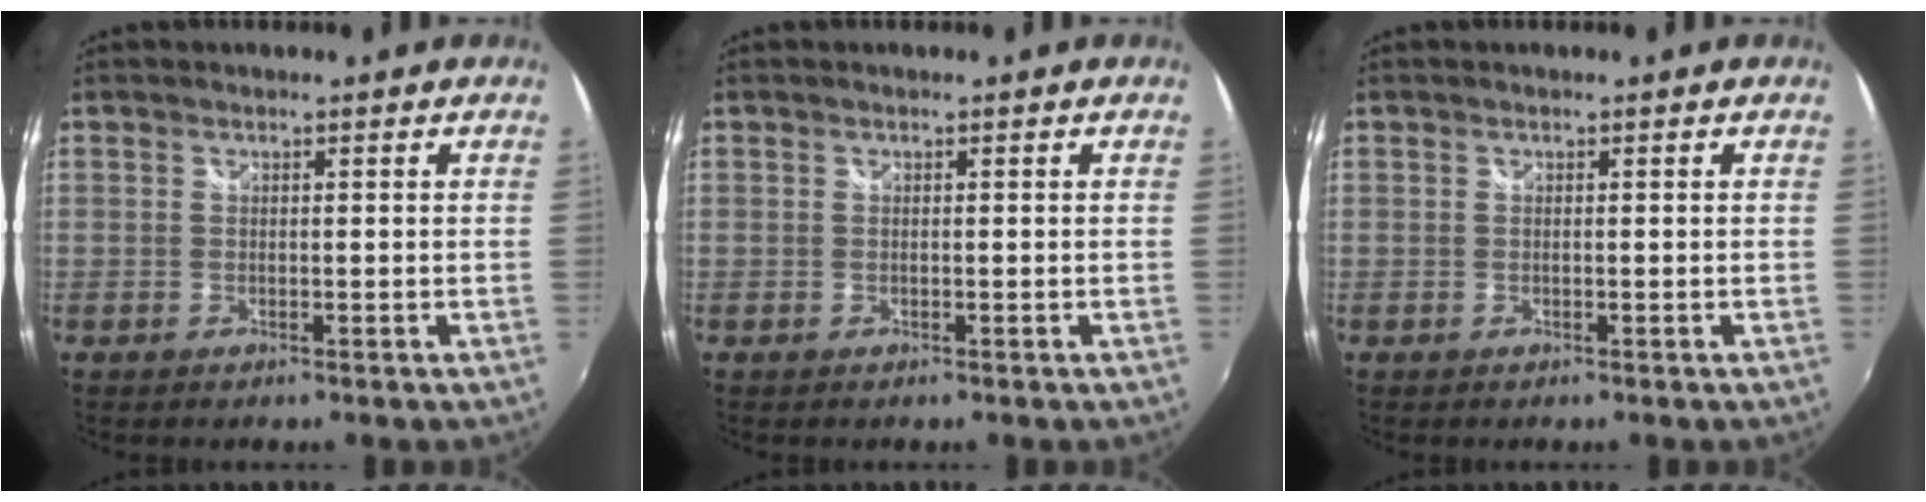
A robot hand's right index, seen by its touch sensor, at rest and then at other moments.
{"total": 0.0}
{"total": 0.0}